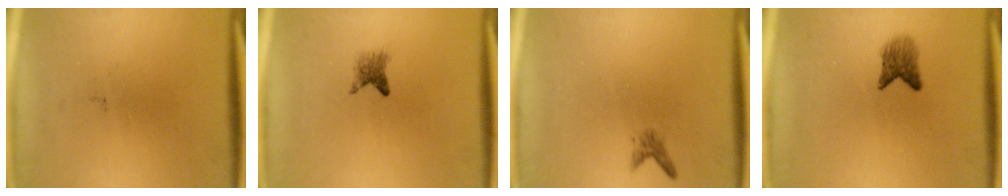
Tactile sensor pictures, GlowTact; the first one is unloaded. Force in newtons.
{"total": 2.0}
{"total": 1.1}
{"total": 2.8}